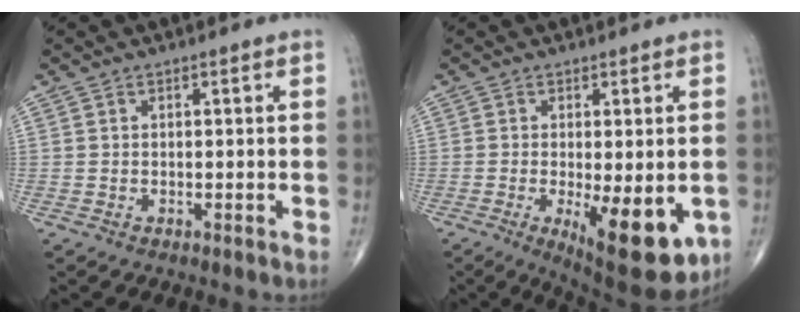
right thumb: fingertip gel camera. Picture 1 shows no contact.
{"total": 14.2, "force": [-4.1, 5.2, 12.5], "torque": [-0.154, -0.021, -0.044]}